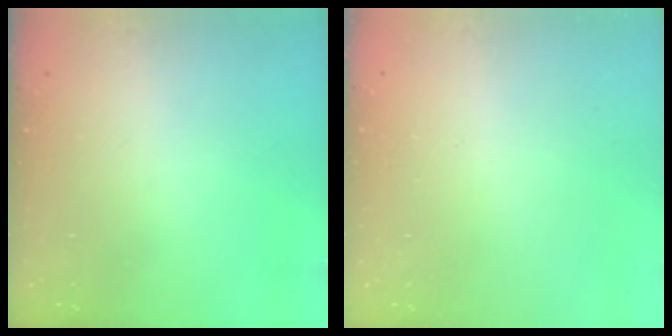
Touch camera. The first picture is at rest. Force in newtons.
{"total": 2.6, "press": 2.6, "slide": 0.2}